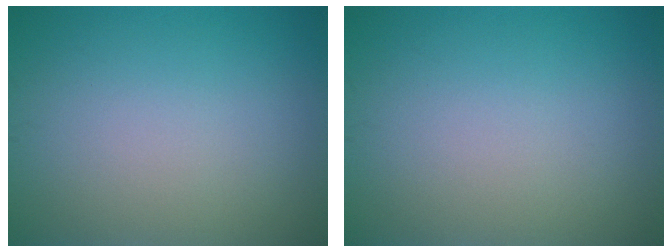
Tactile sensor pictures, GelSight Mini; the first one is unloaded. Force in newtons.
{"total": 0.0}